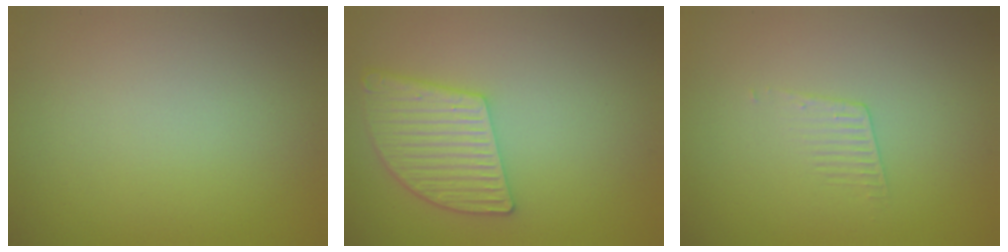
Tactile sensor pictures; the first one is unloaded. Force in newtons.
{"total": 5.2, "press": 4.4, "slide": 2.6}
{"total": 1.1, "press": 0.2, "slide": 1.1}